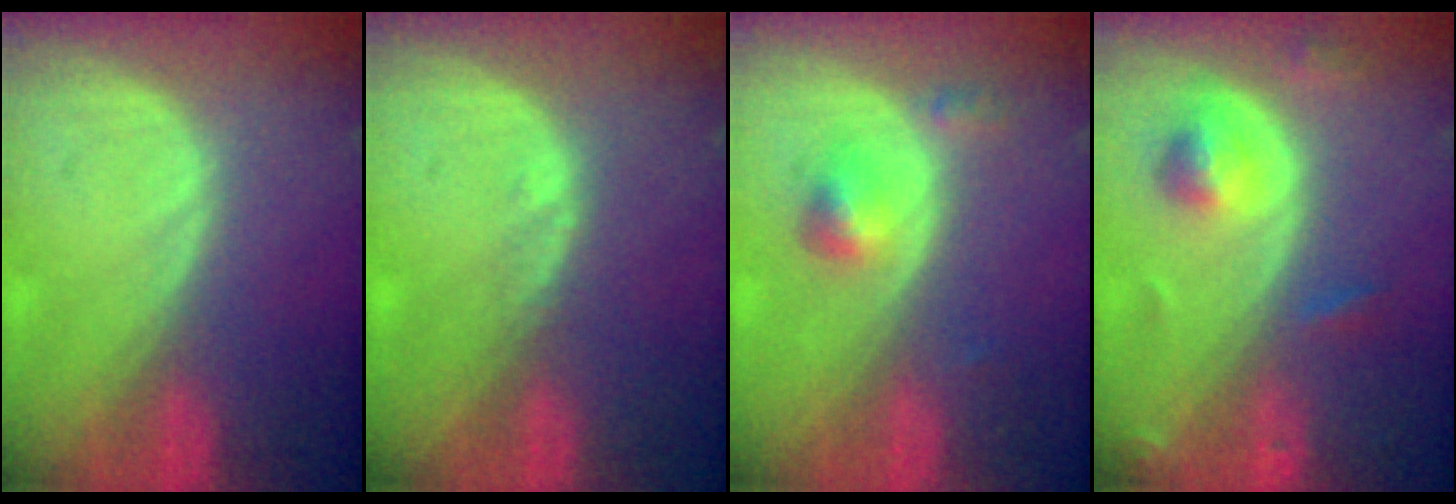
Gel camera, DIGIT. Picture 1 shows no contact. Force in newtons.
{"total": 0.8, "press": 0.7, "slide": 0.5}
{"total": 3.3, "press": 3.3, "slide": 0.2}
{"total": 5.4, "press": 5.0, "slide": 2.1}